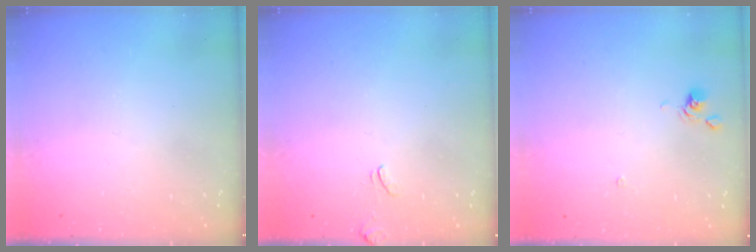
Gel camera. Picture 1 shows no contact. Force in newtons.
{"total": 2.0, "press": 2.0, "slide": 0.4}
{"total": 2.2, "press": 2.1, "slide": 0.4}